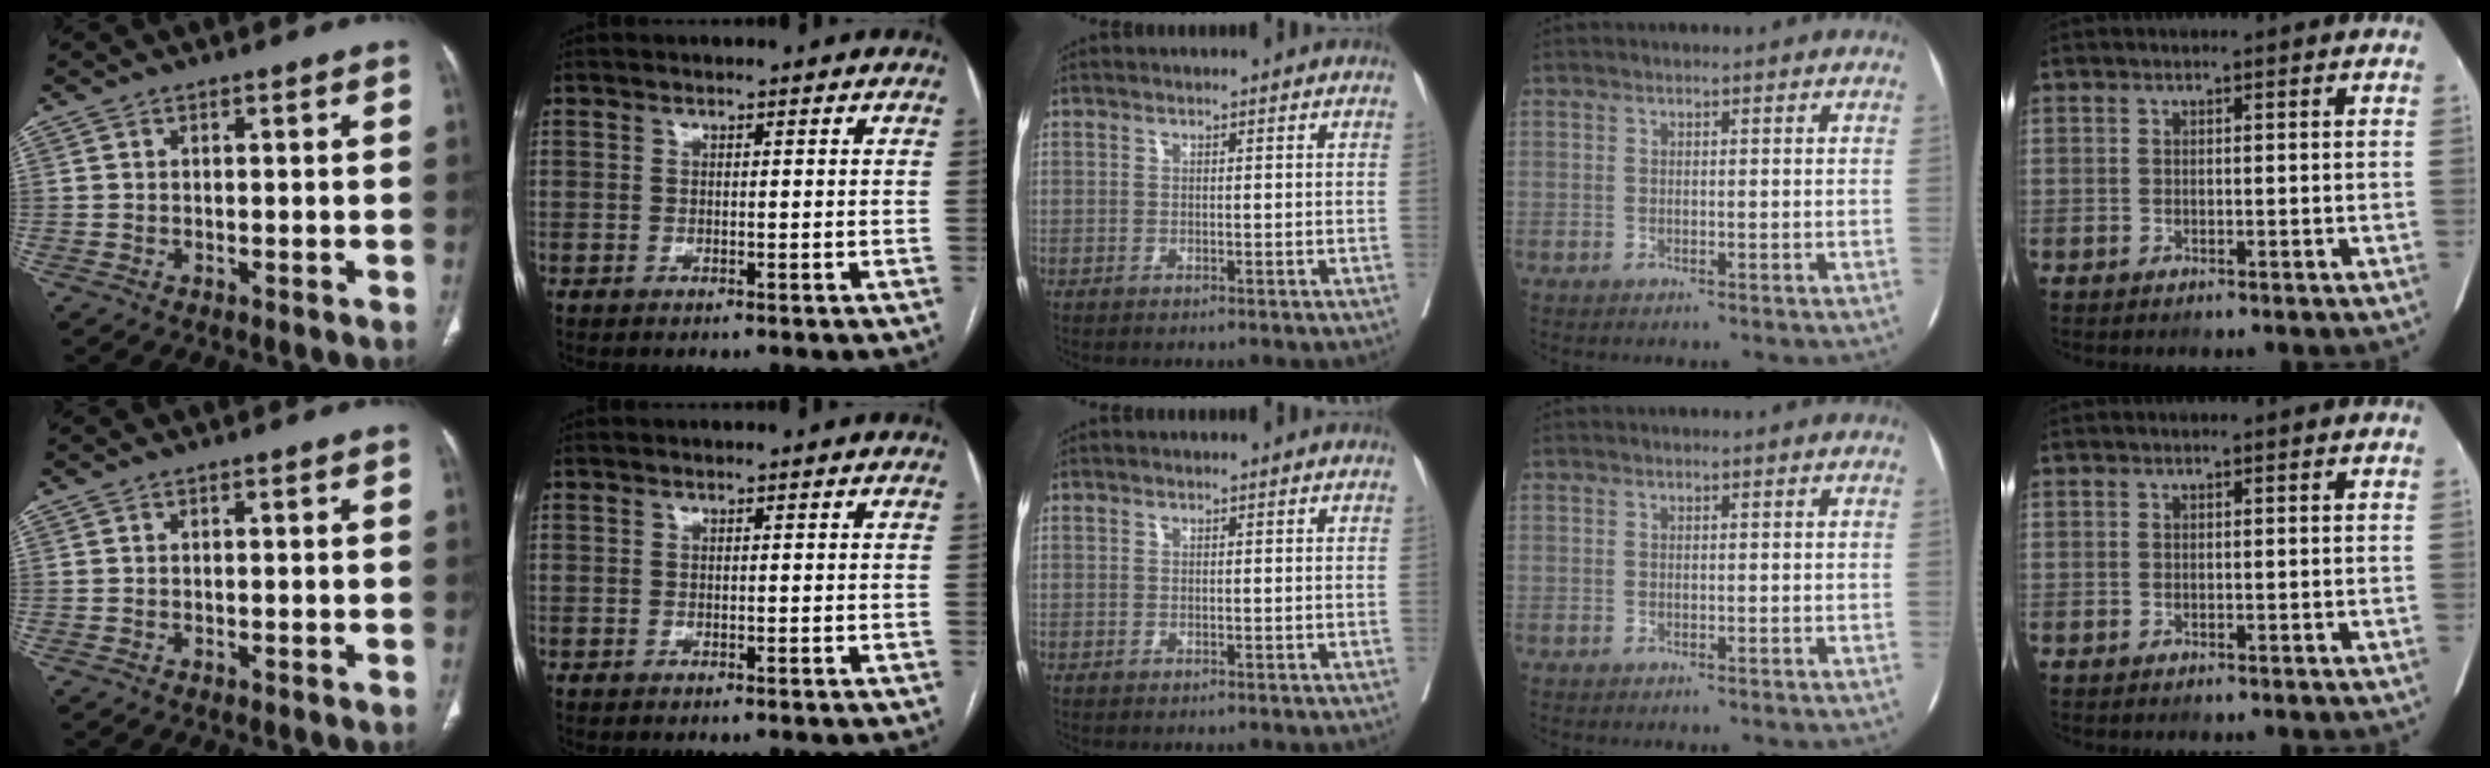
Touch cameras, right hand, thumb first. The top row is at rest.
{}